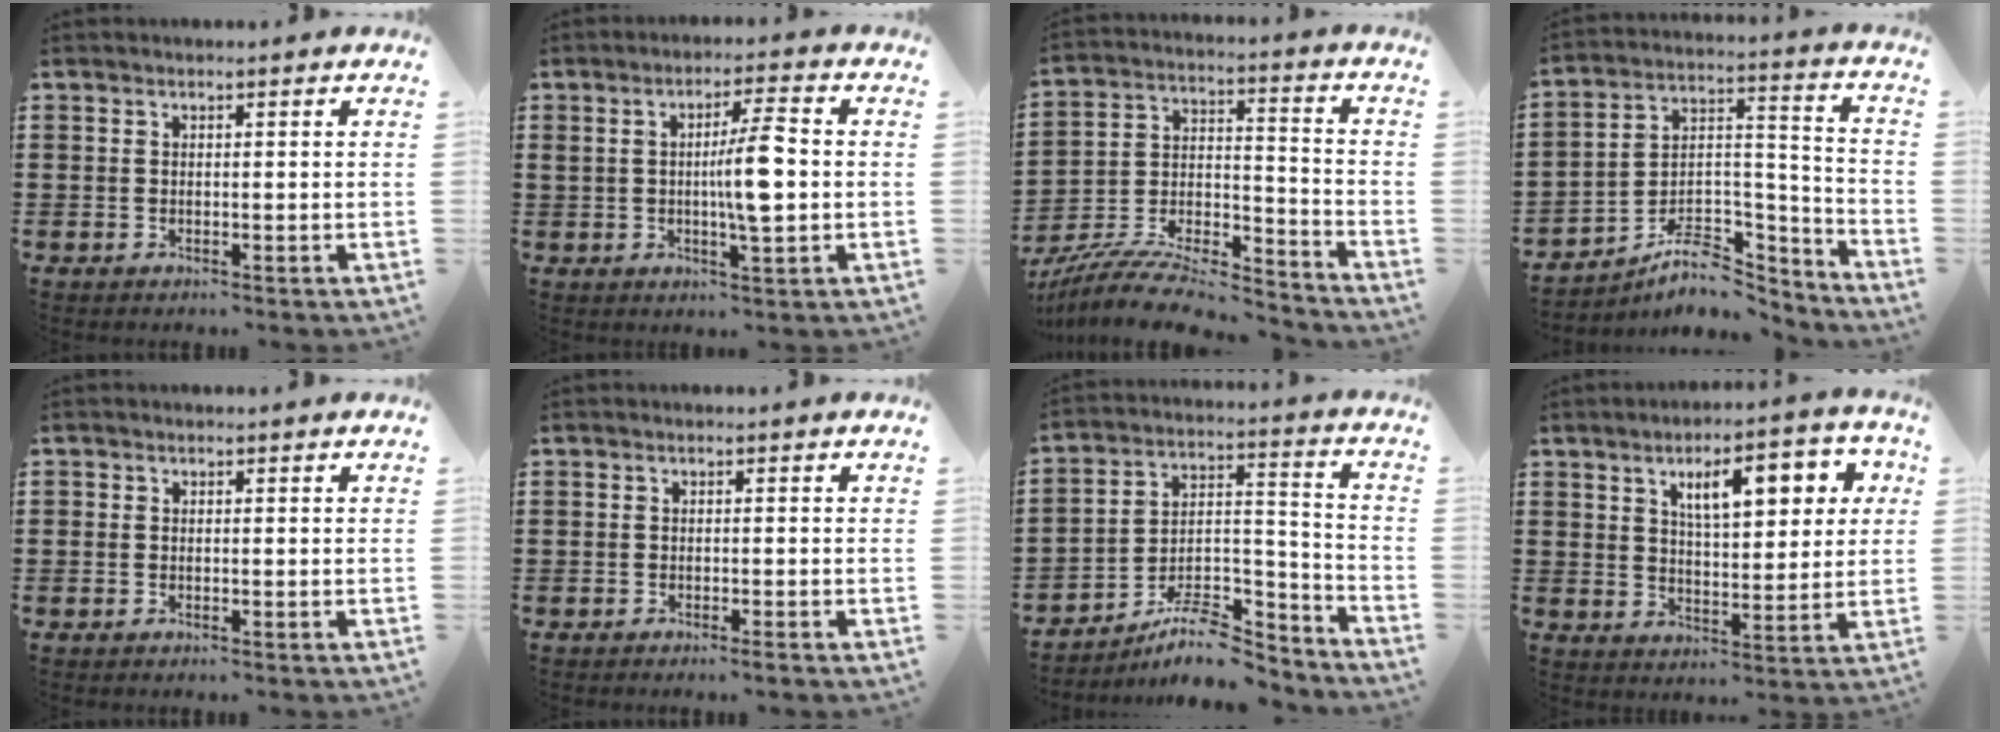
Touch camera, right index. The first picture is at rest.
{"total": 7.2, "force": [-0.2, 1.0, 7.1], "torque": [-0.119, 0.000, -0.009]}
{"total": 9.9, "force": [-9.0, 1.6, 3.9], "torque": [-0.068, 0.011, -0.177]}
{"total": 8.6, "force": [-6.9, 3.8, 3.3], "torque": [-0.050, 0.023, -0.128]}
{"total": 0.0}
{"total": 0.7, "force": [-0.6, 0.0, 0.4], "torque": [-0.009, -0.002, -0.011]}
{"total": 10.2, "force": [-8.6, 3.3, 4.3], "torque": [-0.057, 0.038, -0.157]}
{"total": 9.3, "force": [3.9, 3.7, 7.6], "torque": [-0.126, 0.002, 0.059]}